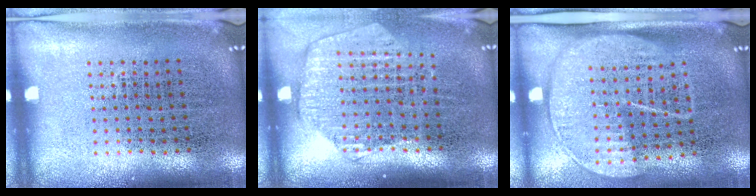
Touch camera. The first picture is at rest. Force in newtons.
{"total": 1.8, "press": 1.6, "slide": 0.9}
{"total": 1.8, "press": 1.4, "slide": 1.0}